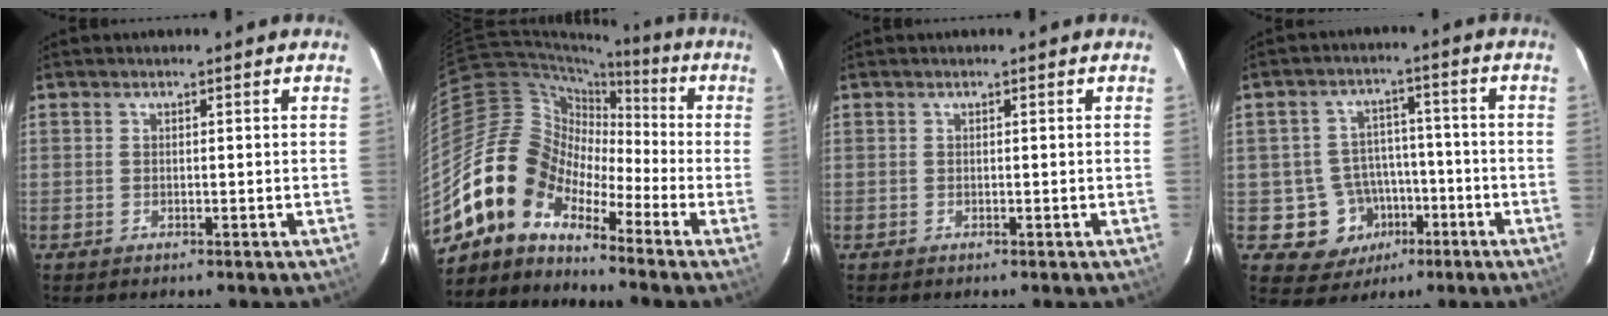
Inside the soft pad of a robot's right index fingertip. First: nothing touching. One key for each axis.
{"total": 12.2, "fx": -9.1, "fy": 7.0, "fz": 4.2, "tx": -0.076, "ty": 0.031, "tz": -0.198}
{"total": 0.0}
{"total": 9.5, "fx": -3.9, "fy": 8.5, "fz": 2.0, "tx": -0.049, "ty": 0.034, "tz": -0.038}